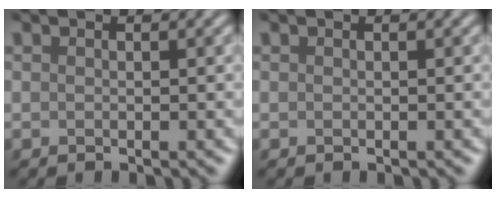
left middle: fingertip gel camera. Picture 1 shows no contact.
{"total": 0.0}